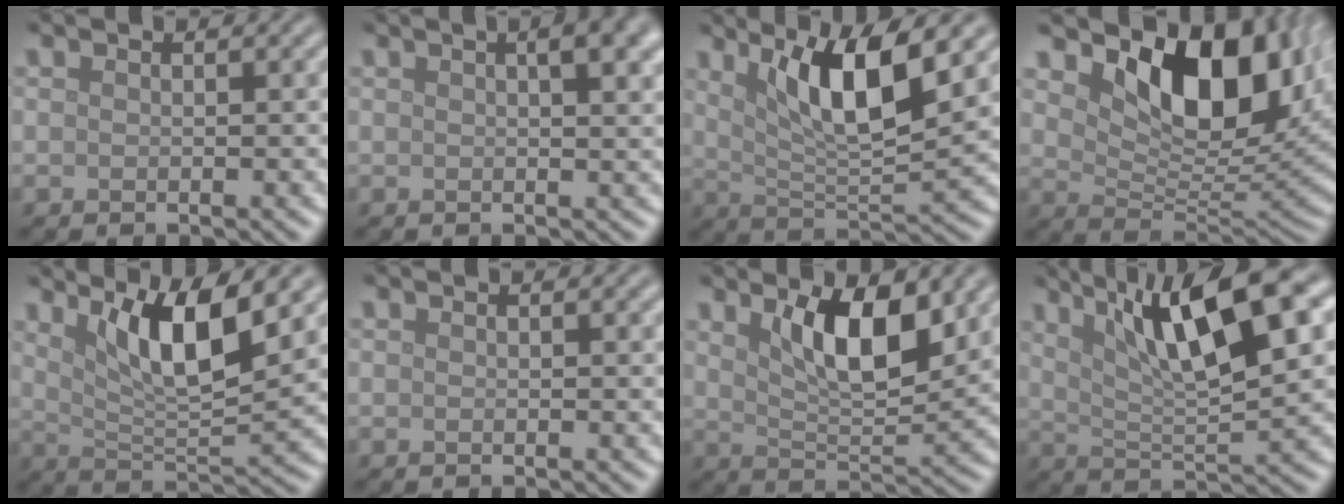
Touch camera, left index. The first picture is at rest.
{"total": 5.6, "force": [2.2, 2.3, 4.6], "torque": [-0.026, 0.029, 0.006]}
{"total": 7.5, "force": [3.4, 1.8, 6.5], "torque": [-0.107, -0.008, 0.061]}
{"total": 10.5, "force": [4.7, 5.6, 7.6], "torque": [-0.108, -0.015, 0.081]}
{"total": 7.1, "force": [3.5, 1.6, 6.0], "torque": [-0.099, -0.007, 0.063]}
{"total": 0.6, "force": [0.4, 0.1, 0.5], "torque": [-0.004, 0.004, 0.006]}
{"total": 6.6, "force": [3.0, 2.3, 5.4], "torque": [-0.096, -0.005, 0.053]}
{"total": 11.0, "force": [5.3, 2.6, 9.3], "torque": [-0.145, 0.013, 0.090]}